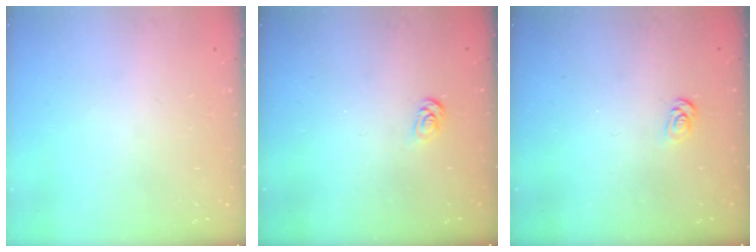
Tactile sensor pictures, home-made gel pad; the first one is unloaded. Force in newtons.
{"total": 2.6, "press": 2.6, "slide": 0.4}
{"total": 2.6, "press": 2.6, "slide": 0.4}